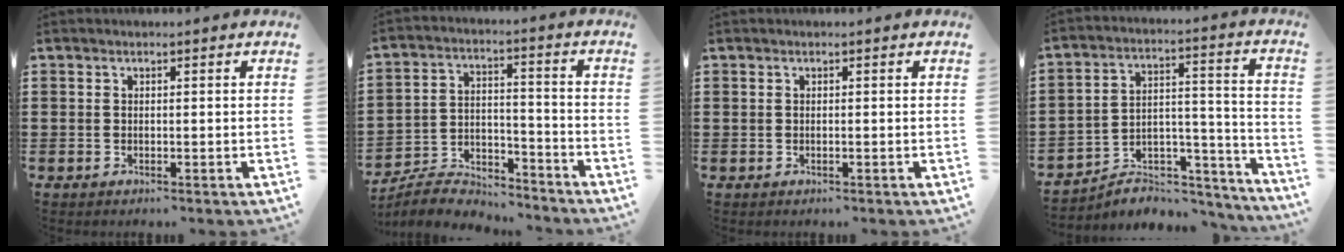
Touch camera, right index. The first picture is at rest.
{"total": 5.7, "force": [-5.5, 1.3, 0.9], "torque": [-0.029, 0.006, -0.111]}
{"total": 0.0}
{"total": 4.4, "force": [-3.7, 2.2, 0.9], "torque": [-0.020, 0.002, -0.076]}